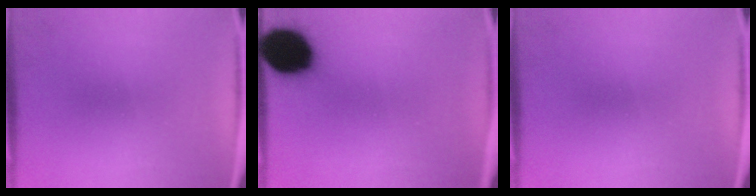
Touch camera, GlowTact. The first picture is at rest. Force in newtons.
{"total": 17.1}
{"total": 0.0}